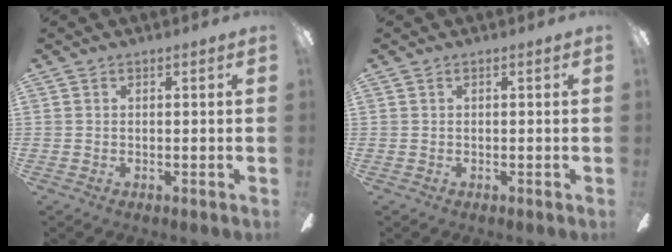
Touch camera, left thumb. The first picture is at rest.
{"total": 0.0}